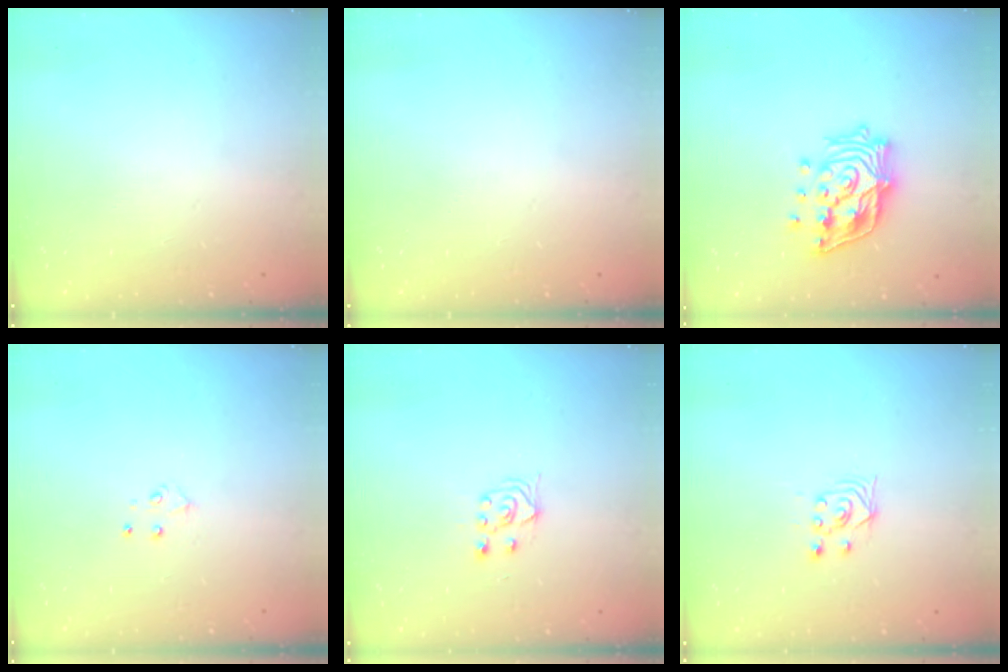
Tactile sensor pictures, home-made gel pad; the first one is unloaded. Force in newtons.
{"total": 0.0}
{"total": 17.1, "press": 16.9, "slide": 2.5}
{"total": 4.2, "press": 4.2, "slide": 0.4}
{"total": 4.2, "press": 4.1, "slide": 1.1}
{"total": 3.5, "press": 3.0, "slide": 1.7}